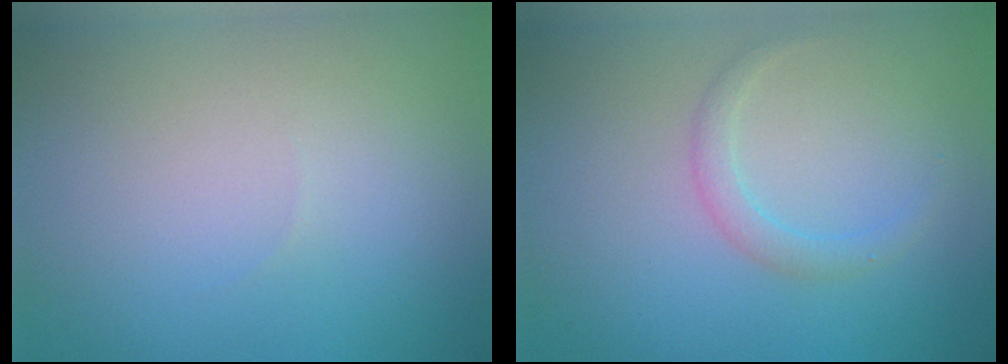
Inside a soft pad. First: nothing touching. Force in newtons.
{"total": 1.5, "press": 1.5, "slide": 0.1}